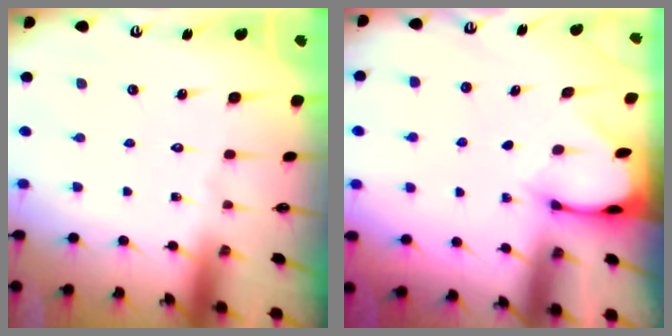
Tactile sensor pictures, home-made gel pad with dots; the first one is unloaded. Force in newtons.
{"total": 2.7, "press": 2.7, "slide": 0.3}